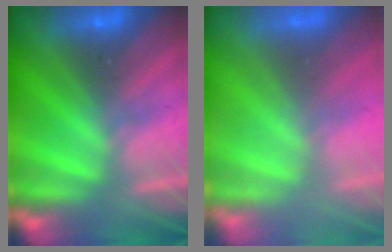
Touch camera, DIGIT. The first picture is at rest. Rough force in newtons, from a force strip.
{"total": 9.6}